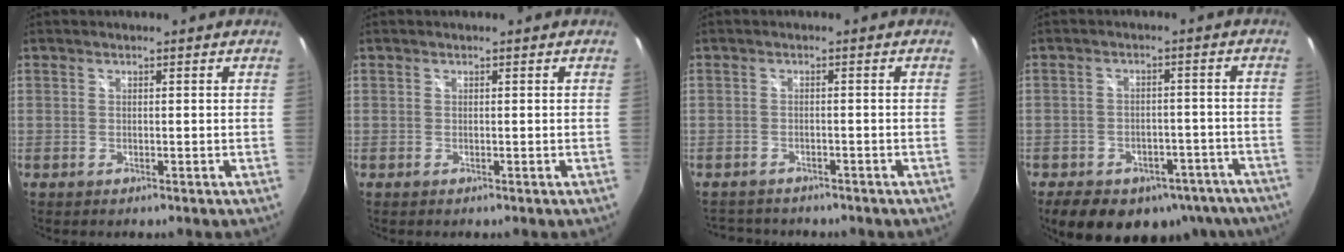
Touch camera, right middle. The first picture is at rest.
{"total": 0.0}
{"total": 5.8, "force": [-5.1, 2.4, 1.5], "torque": [-0.035, -0.006, -0.075]}
{"total": 17.6, "force": [-12.5, 9.8, 7.6], "torque": [-0.151, 0.006, -0.139]}